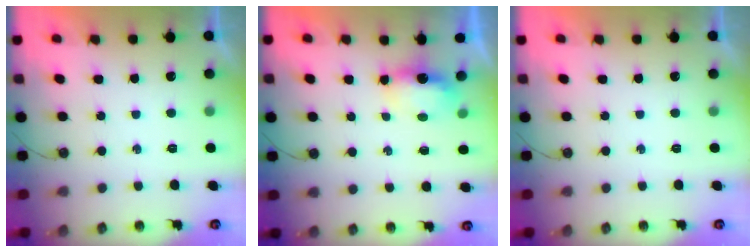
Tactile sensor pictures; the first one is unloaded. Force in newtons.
{"total": 5.2, "press": 5.2, "slide": 0.6}
{"total": 0.0}